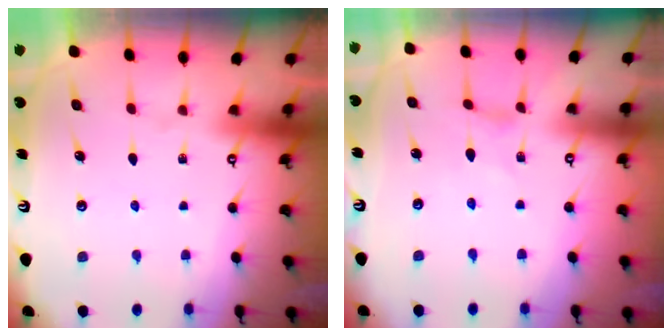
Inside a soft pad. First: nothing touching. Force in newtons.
{"total": 0.0}